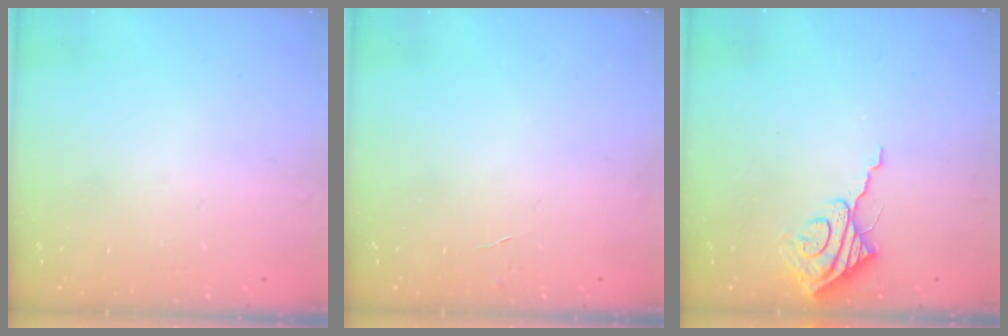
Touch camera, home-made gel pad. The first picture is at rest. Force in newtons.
{"total": 3.6, "press": 3.6, "slide": 0.3}
{"total": 8.8, "press": 8.8, "slide": 0.9}